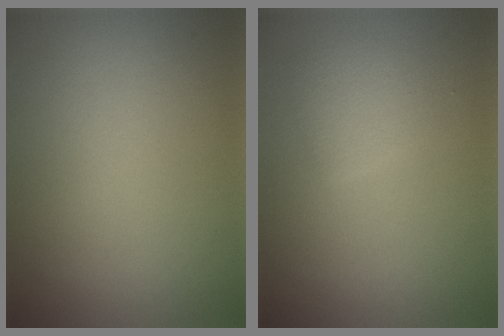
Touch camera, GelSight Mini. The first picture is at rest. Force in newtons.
{"total": 1.8, "press": 1.8, "slide": 0.1}